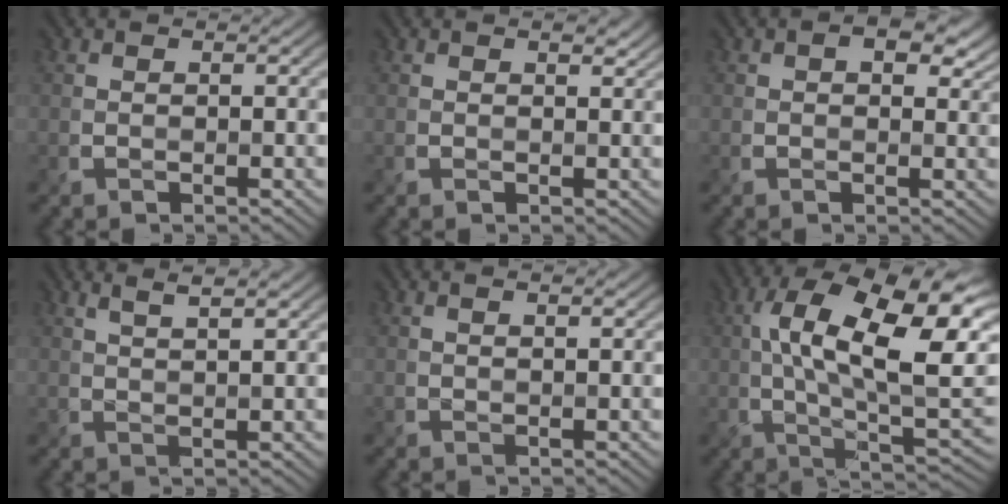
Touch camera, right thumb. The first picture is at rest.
{"total": 1.4, "force": [0.8, 0.7, 0.9], "torque": [-0.013, -0.001, 0.014]}
{"total": 5.3, "force": [1.9, 3.1, 3.8], "torque": [-0.043, -0.003, 0.027]}
{"total": 3.1, "force": [2.2, 0.4, 2.1], "torque": [-0.024, 0.007, 0.039]}
{"total": 0.8, "force": [0.7, -0.2, 0.4], "torque": [-0.005, 0.004, 0.012]}
{"total": 16.6, "force": [3.0, 6.4, 15.1], "torque": [-0.245, 0.015, 0.043]}